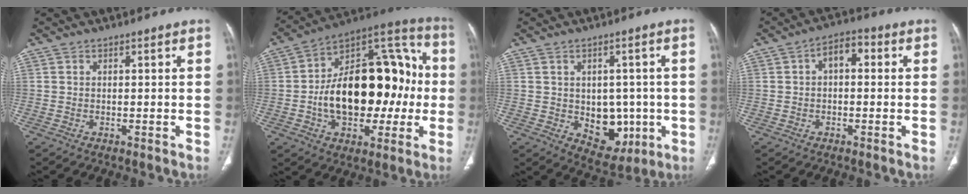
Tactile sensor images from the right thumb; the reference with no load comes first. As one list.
[{"total": 28.0, "force": [-1.9, 16.4, 22.5], "torque": [-0.326, 0.047, -0.019]}, {"total": 9.6, "force": [-1.4, 7.0, 6.5], "torque": [-0.044, 0.001, 0.001]}, {"total": 5.2, "force": [0.6, 3.1, 4.2], "torque": [-0.052, 0.020, 0.000]}]